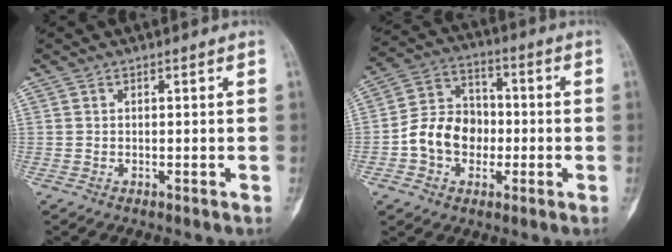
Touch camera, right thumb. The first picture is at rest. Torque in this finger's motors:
{"motor_torque": [0.04, 0.04, 0.40, -0.40, 0.08]}